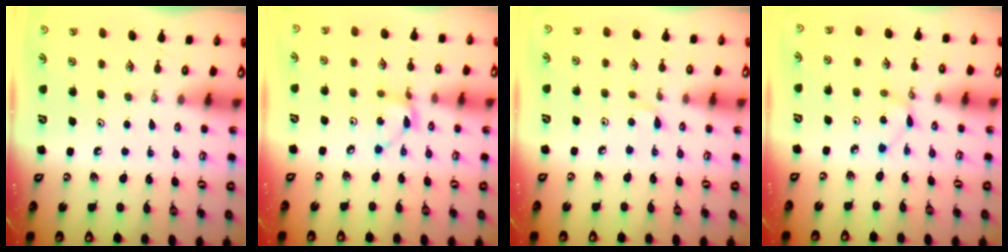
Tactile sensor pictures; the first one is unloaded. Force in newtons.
{"total": 4.4, "press": 4.4, "slide": 0.1}
{"total": 4.5, "press": 4.4, "slide": 0.6}
{"total": 2.4, "press": 2.4, "slide": 0.2}